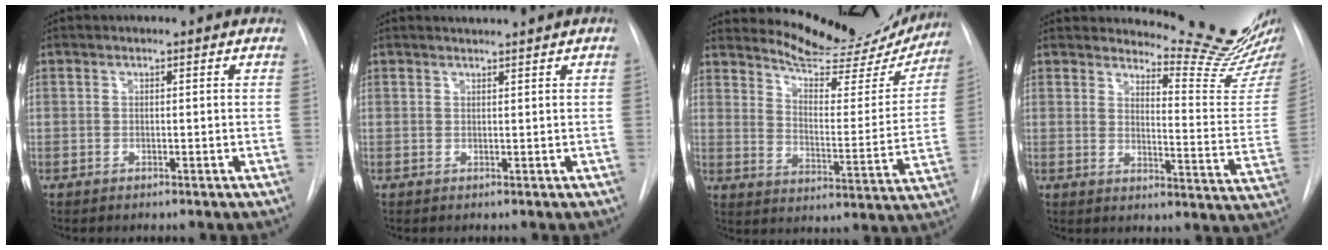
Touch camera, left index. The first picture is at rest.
{"total": 1.1, "force": [0.9, -0.6, 0.0], "torque": [-0.003, -0.005, 0.021]}
{"total": 18.4, "force": [17.5, 3.4, 4.6], "torque": [-0.058, -0.058, 0.223]}
{"total": 13.9, "force": [13.6, -1.3, 2.8], "torque": [-0.036, -0.120, 0.159]}